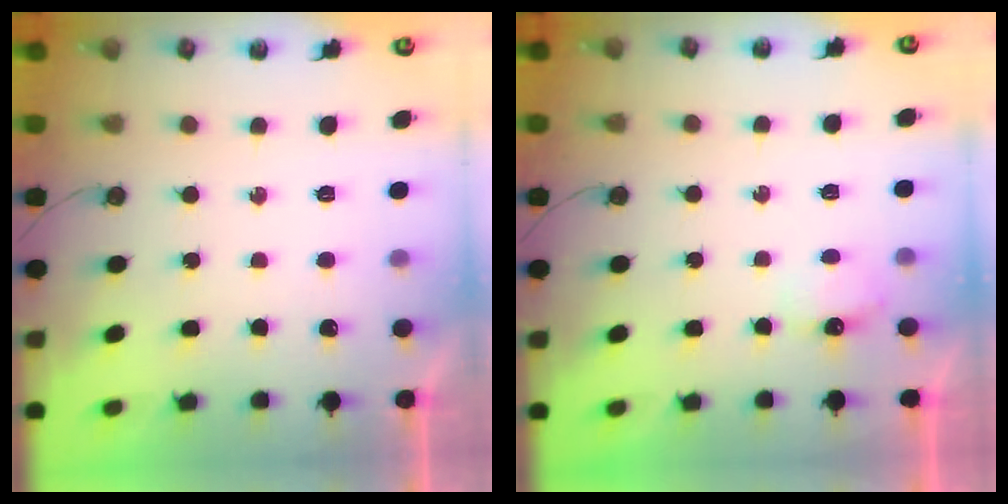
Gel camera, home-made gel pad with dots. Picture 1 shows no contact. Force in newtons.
{"total": 3.7, "press": 3.7, "slide": 0.5}